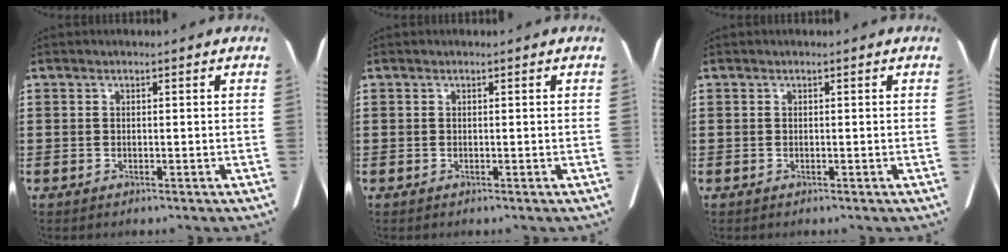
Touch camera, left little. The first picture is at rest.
{"total": 0.0}
{"total": 0.0}